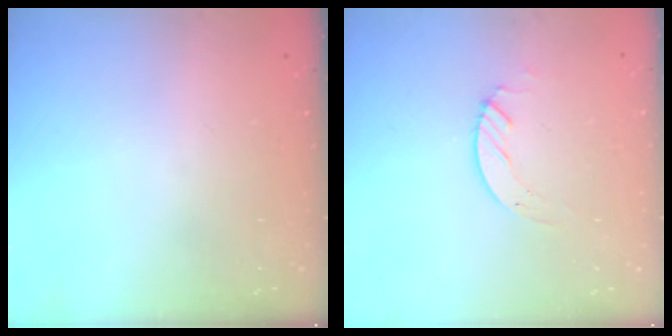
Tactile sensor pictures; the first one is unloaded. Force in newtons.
{"total": 2.4, "press": 2.4, "slide": 0.2}